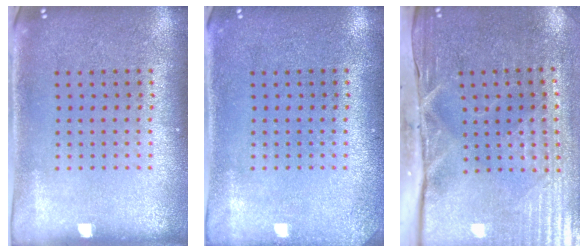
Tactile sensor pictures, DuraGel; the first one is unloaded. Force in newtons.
{"total": 1.2, "press": 1.2, "slide": 0.1}
{"total": 4.7, "press": 4.0, "slide": 2.5}